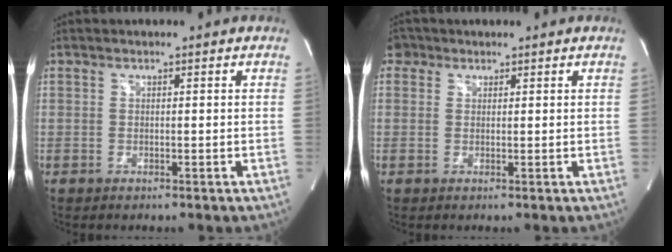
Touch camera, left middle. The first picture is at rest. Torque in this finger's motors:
{"motor_torque": [-0.07, 0.12, -0.10, -0.01]}